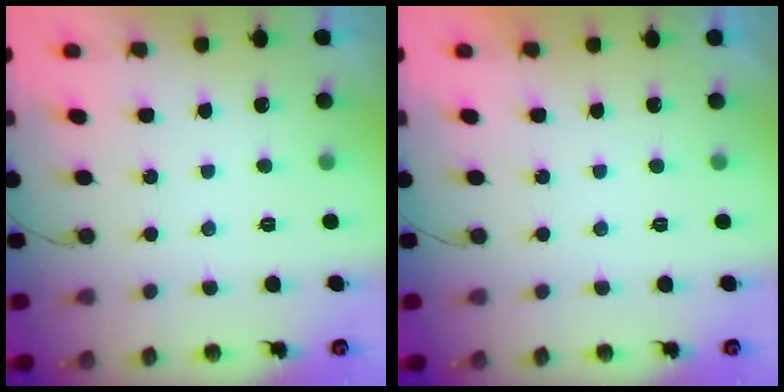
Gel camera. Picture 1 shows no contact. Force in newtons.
{"total": 2.0, "press": 2.0, "slide": 0.1}